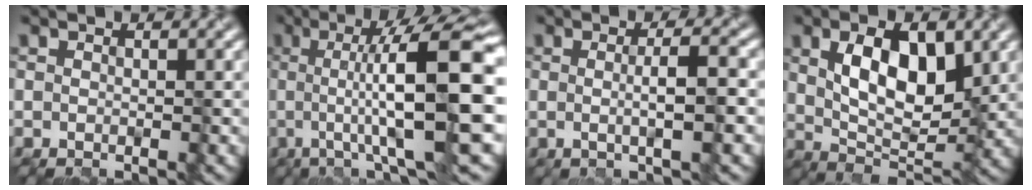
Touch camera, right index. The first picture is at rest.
{"total": 13.0, "force": [0.2, 2.7, 12.8], "torque": [-0.161, 0.016, -0.004]}
{"total": 3.5, "force": [0.2, 0.7, 3.5], "torque": [-0.049, 0.002, 0.002]}
{"total": 7.2, "force": [2.3, 3.5, 5.9], "torque": [-0.099, 0.000, 0.039]}